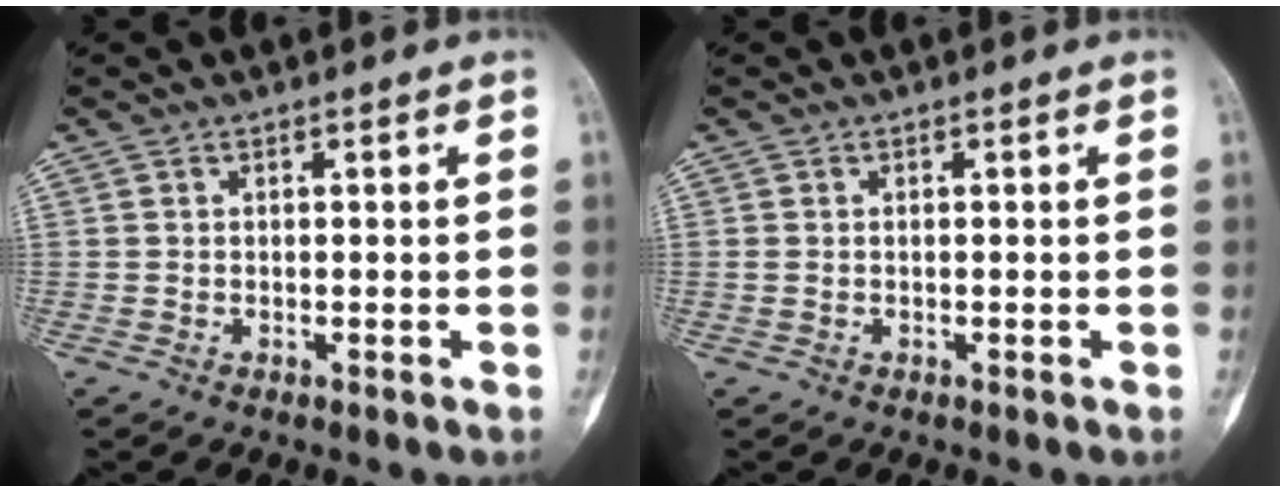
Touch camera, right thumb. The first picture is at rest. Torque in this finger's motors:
{"motor_torque": [0.07, -0.11, 0.16, 0.08, 0.00]}